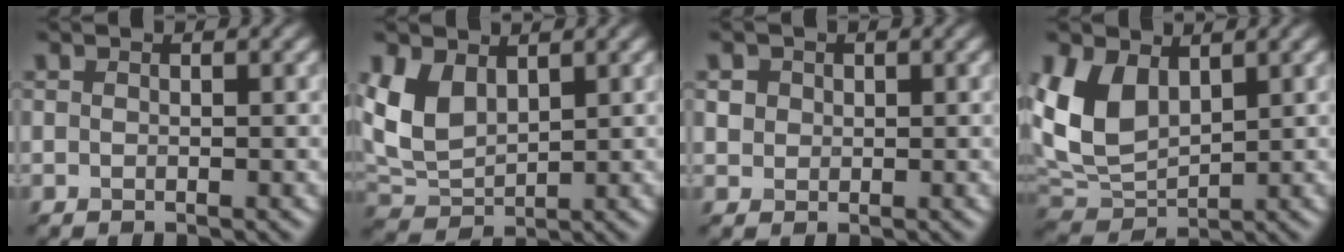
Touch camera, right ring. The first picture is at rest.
{"total": 3.3, "force": [1.5, 2.1, 2.1], "torque": [-0.074, -0.001, 0.057]}
{"total": 0.8, "force": [0.0, 0.3, -0.7], "torque": [-0.003, 0.004, 0.021]}
{"total": 4.8, "force": [1.9, 3.2, 3.0], "torque": [-0.086, -0.005, 0.066]}